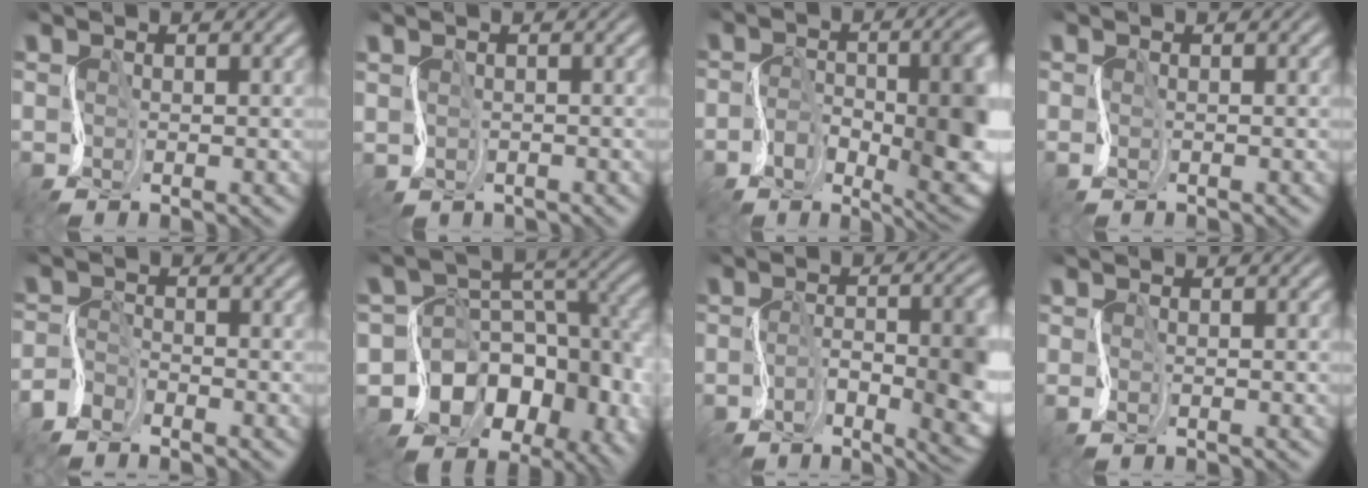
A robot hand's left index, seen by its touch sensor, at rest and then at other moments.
{"total": 0.6, "force": [0.3, 0.3, -0.5], "torque": [0.009, -0.001, 0.010]}
{"total": 12.1, "force": [-2.9, 5.8, 10.2], "torque": [-0.148, -0.016, -0.041]}
{"total": 0.0}
{"total": 2.6, "force": [-2.2, 1.0, 0.8], "torque": [-0.020, 0.001, -0.055]}
{"total": 14.6, "force": [-6.3, 11.5, 6.4], "torque": [-0.096, 0.000, -0.103]}
{"total": 9.4, "force": [-2.5, 3.7, 8.2], "torque": [-0.118, -0.008, -0.034]}
{"total": 0.0}